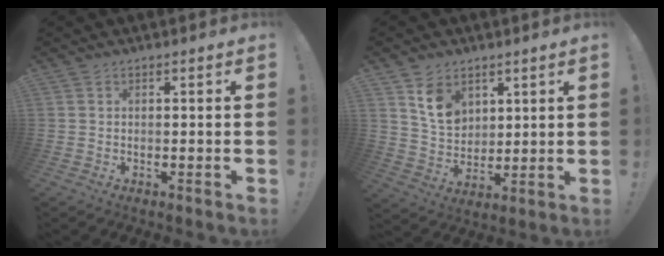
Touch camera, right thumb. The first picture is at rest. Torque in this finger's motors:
{"motor_torque": [1.14, 1.08, 0.11, -0.23, -0.03]}